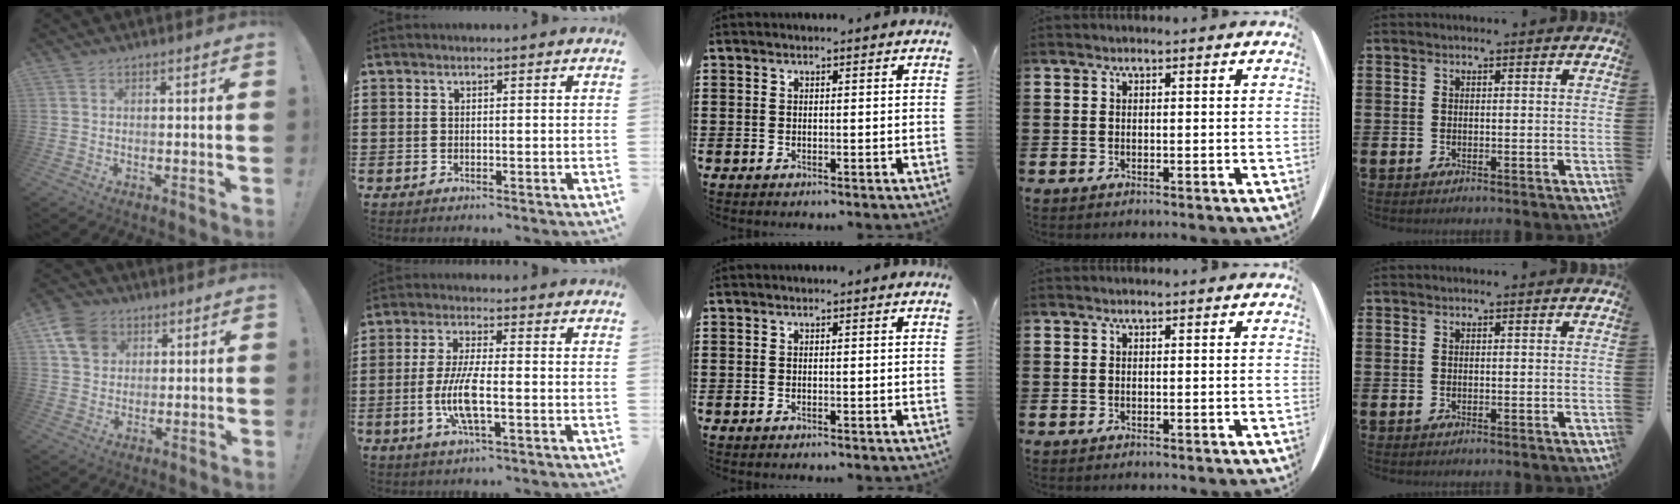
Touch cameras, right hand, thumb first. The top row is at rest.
{"thumb": {"total": 11.4, "force": [5.0, 9.2, 4.6], "torque": [-0.072, -0.018, 0.103]}, "index": {"total": 7.5, "force": [-2.0, 1.8, 7.0], "torque": [-0.151, -0.011, -0.042]}}